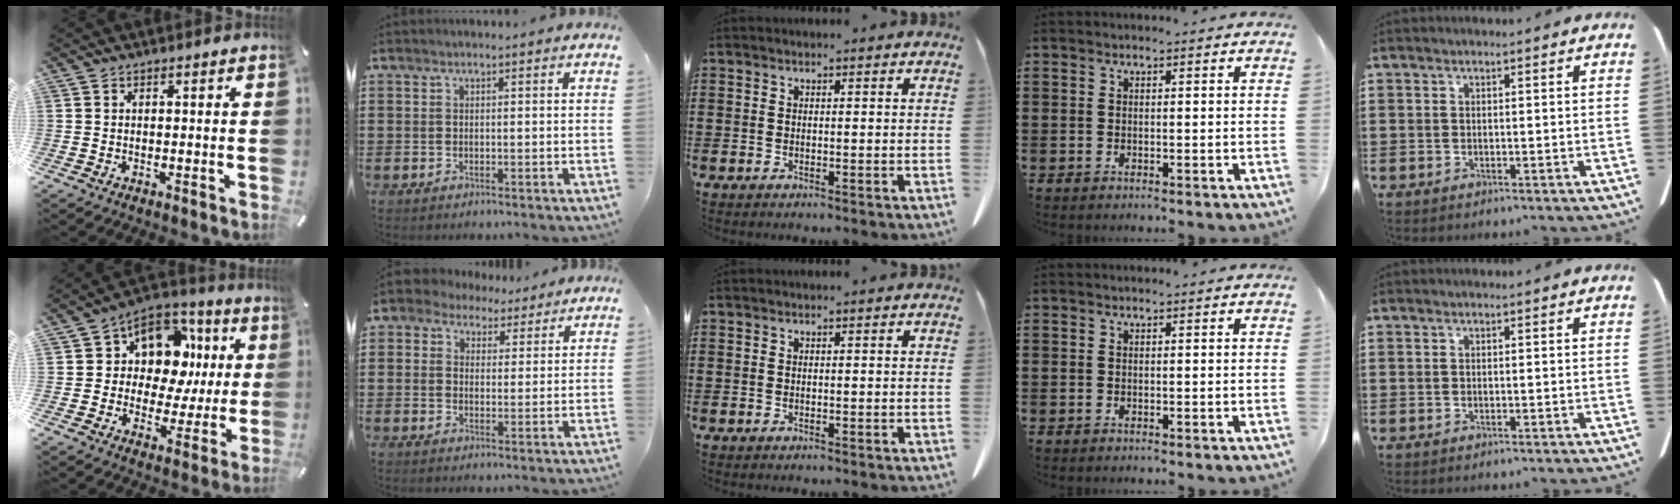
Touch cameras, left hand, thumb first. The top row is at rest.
{"thumb": {"total": 13.2, "force": [3.9, 10.5, 7.0], "torque": [-0.108, -0.026, 0.075]}, "index": {"total": 3.5, "force": [2.4, 2.5, 0.4], "torque": [-0.024, 0.003, 0.043]}}